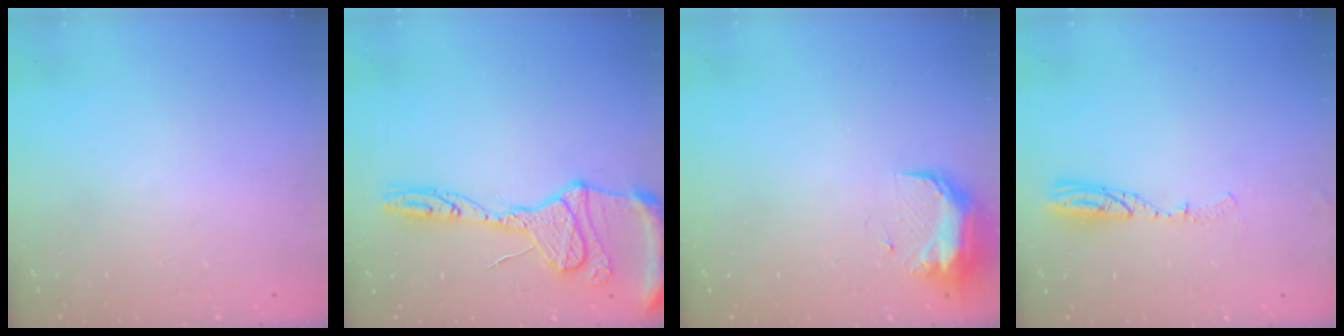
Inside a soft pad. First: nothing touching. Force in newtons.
{"total": 19.3, "press": 19.2, "slide": 1.8}
{"total": 9.0, "press": 8.7, "slide": 2.1}
{"total": 5.7, "press": 5.5, "slide": 1.6}